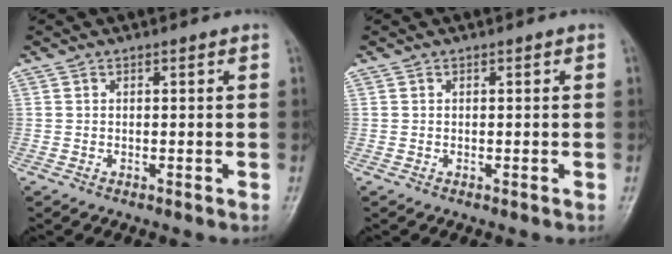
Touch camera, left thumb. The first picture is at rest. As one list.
[{"total": 0.0}]